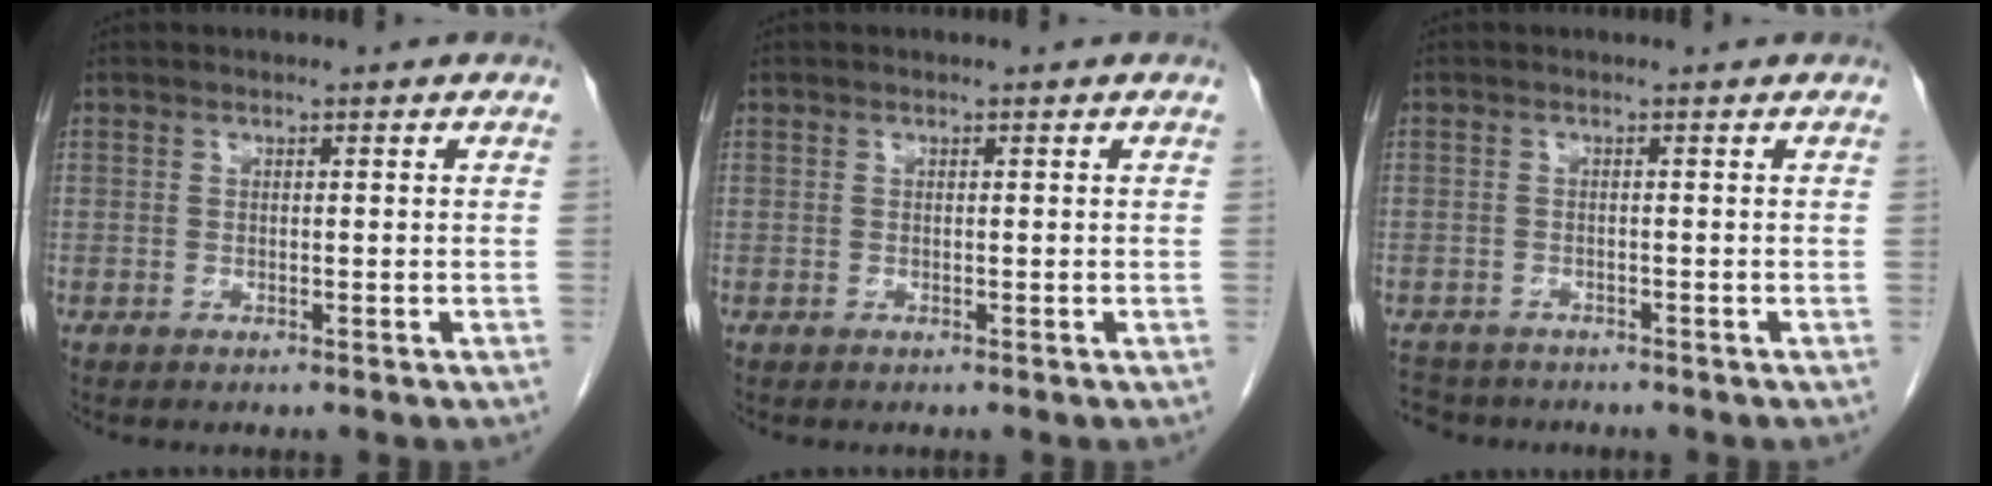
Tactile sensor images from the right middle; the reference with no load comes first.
{"total": 0.0}
{"total": 4.6, "force": [-4.0, 2.1, 1.3], "torque": [-0.014, 0.012, -0.055]}